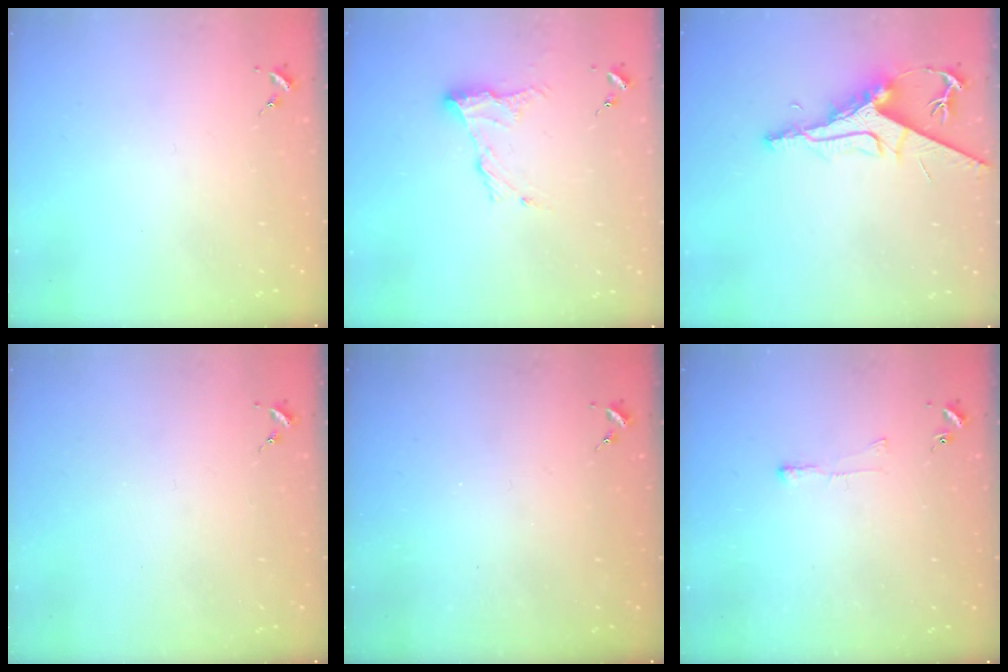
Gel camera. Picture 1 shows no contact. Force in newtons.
{"total": 10.9, "press": 10.9, "slide": 0.6}
{"total": 10.1, "press": 10.1, "slide": 1.1}
{"total": 0.0}
{"total": 0.0}
{"total": 3.0, "press": 3.0, "slide": 0.5}